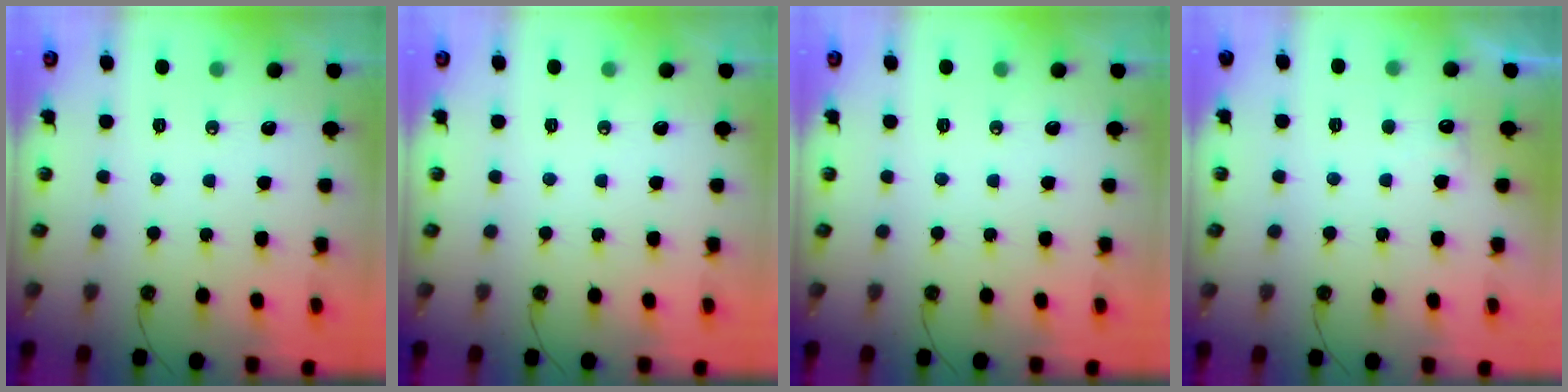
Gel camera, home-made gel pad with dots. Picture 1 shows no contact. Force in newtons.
{"total": 0.0}
{"total": 0.0}
{"total": 3.8, "press": 3.7, "slide": 1.1}